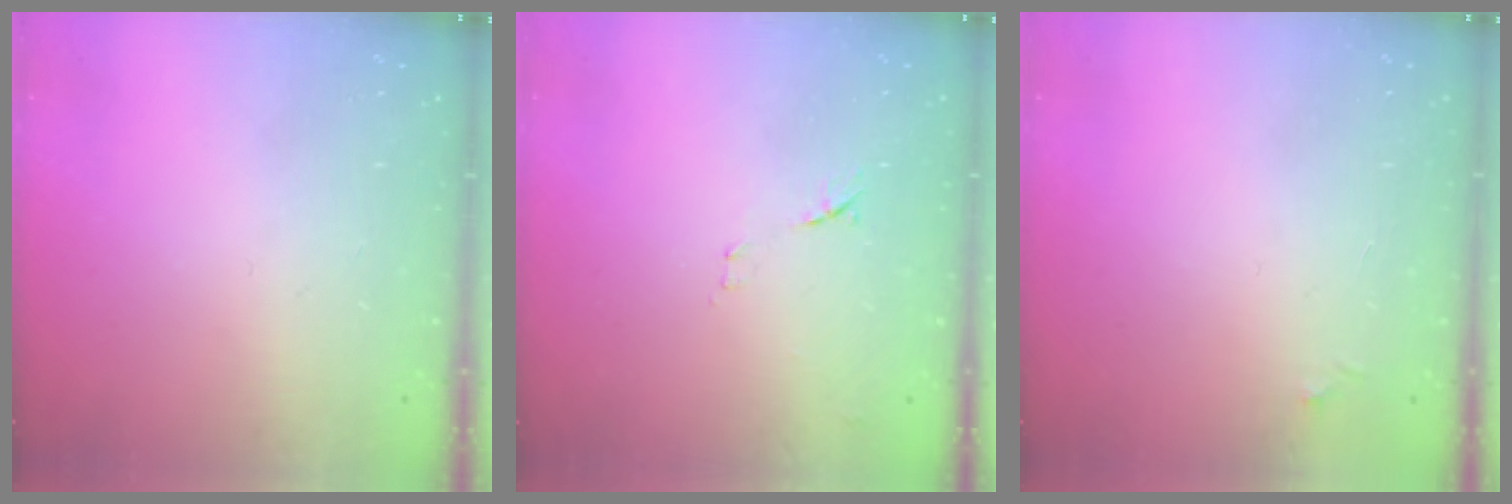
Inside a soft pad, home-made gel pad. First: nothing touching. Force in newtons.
{"total": 7.5, "press": 7.5, "slide": 0.8}
{"total": 3.3, "press": 3.2, "slide": 0.5}